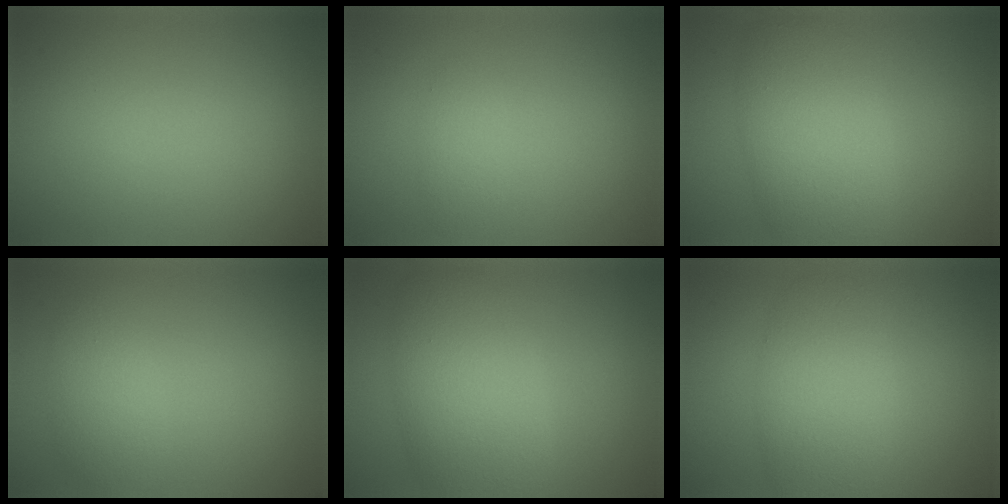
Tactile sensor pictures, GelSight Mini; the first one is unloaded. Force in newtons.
{"total": 1.3, "press": 1.3, "slide": 0.1}
{"total": 7.3, "press": 7.3, "slide": 0.5}
{"total": 2.6, "press": 2.6, "slide": 0.1}
{"total": 7.5, "press": 7.5, "slide": 0.2}
{"total": 5.5, "press": 5.5, "slide": 0.2}